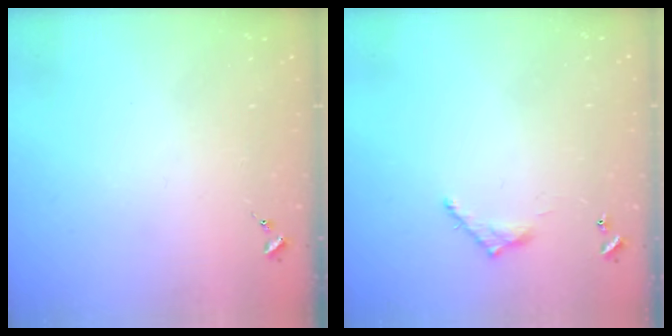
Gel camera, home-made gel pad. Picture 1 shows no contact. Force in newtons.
{"total": 6.3, "press": 6.3, "slide": 0.4}